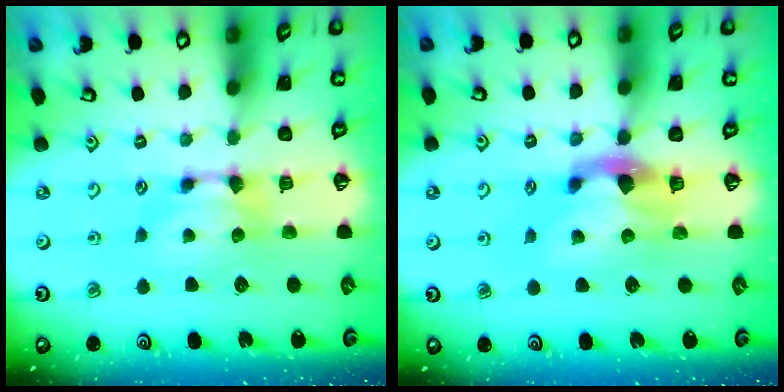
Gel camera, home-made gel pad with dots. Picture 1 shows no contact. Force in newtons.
{"total": 2.3, "press": 1.9, "slide": 1.3}